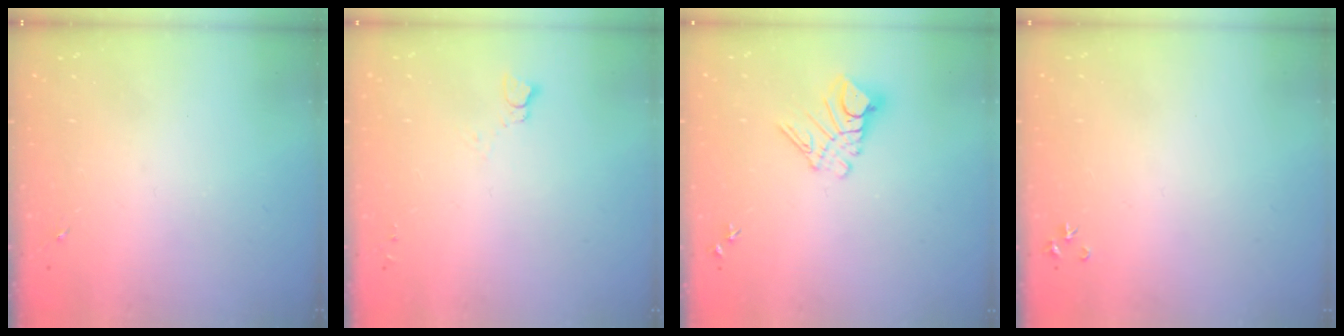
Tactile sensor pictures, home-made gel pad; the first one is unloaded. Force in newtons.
{"total": 2.5, "press": 2.5, "slide": 0.2}
{"total": 9.6, "press": 9.6, "slide": 1.0}
{"total": 3.2, "press": 3.2, "slide": 0.4}